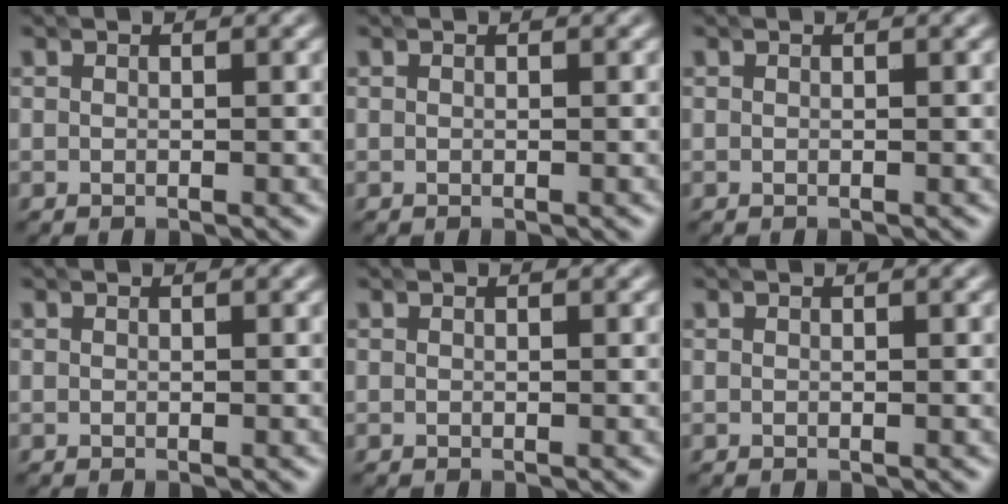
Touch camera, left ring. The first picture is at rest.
{"total": 0.0}
{"total": 0.0}
{"total": 0.0}
{"total": 0.0}
{"total": 0.0}